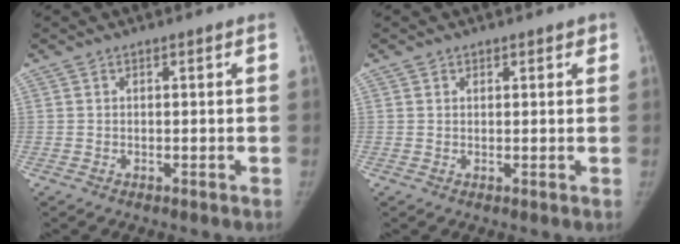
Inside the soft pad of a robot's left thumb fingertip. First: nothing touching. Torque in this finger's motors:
{"motor_torque": [-0.66, -0.08, -0.13, 0.05, -0.01]}